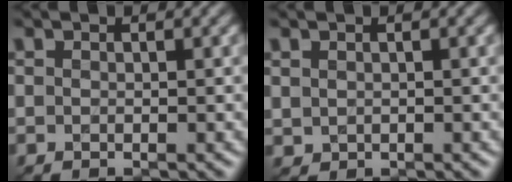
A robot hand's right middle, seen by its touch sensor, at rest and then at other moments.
{"total": 0.6, "force": [0.3, 0.5, 0.2], "torque": [-0.004, -0.003, 0.011]}